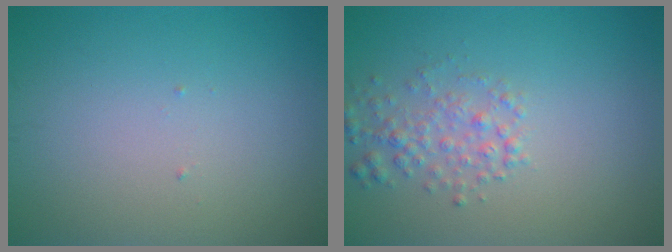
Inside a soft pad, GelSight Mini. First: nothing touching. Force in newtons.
{"total": 2.3, "press": 2.3, "slide": 0.1}